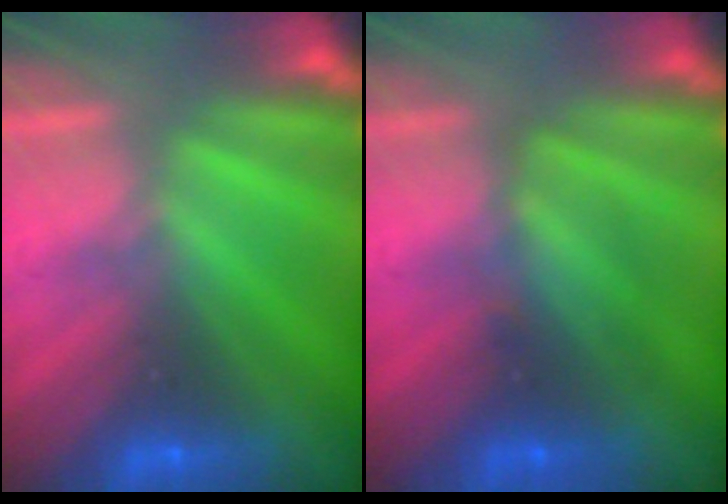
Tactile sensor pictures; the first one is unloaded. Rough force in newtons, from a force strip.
{"total": 2.4}